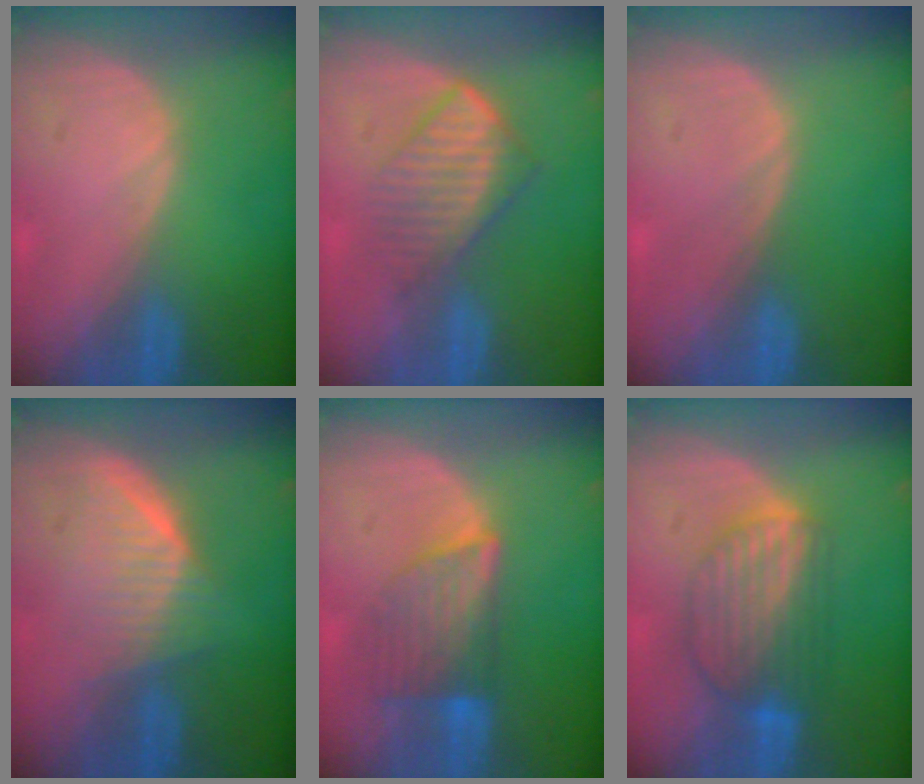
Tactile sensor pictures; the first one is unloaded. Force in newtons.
{"total": 6.8, "press": 6.1, "slide": 3.0}
{"total": 0.0}
{"total": 5.8, "press": 5.8, "slide": 0.5}
{"total": 6.9, "press": 6.4, "slide": 2.6}
{"total": 7.5, "press": 7.1, "slide": 2.4}